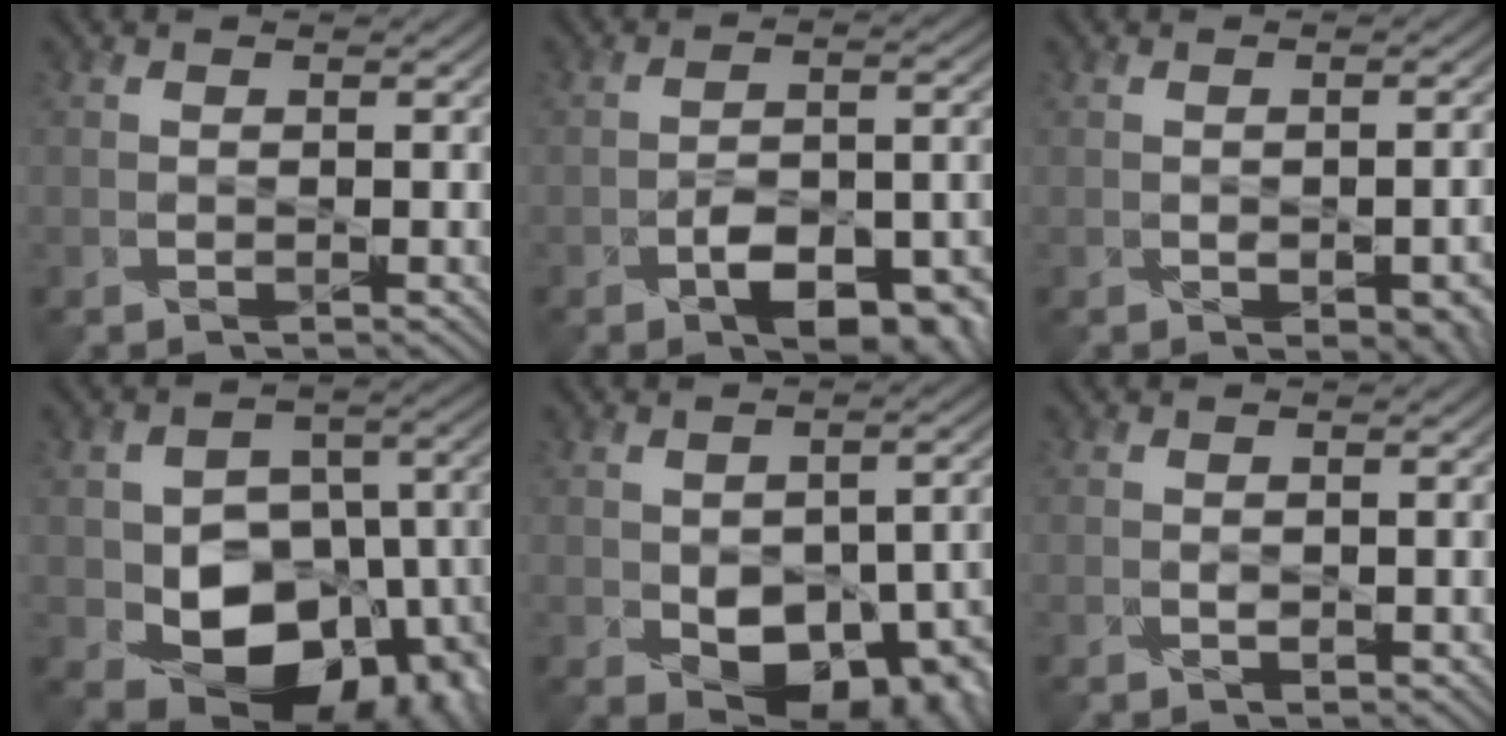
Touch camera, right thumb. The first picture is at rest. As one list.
[{"total": 8.8, "force": [-4.2, 4.2, 6.5], "torque": [-0.100, -0.002, -0.070]}, {"total": 5.9, "force": [-2.2, 3.0, 4.6], "torque": [-0.045, -0.009, -0.011]}, {"total": 14.7, "force": [-4.7, 10.4, 9.3], "torque": [-0.150, -0.037, -0.074]}, {"total": 13.0, "force": [-4.3, 7.9, 9.4], "torque": [-0.111, -0.019, -0.051]}, {"total": 1.0, "force": [-0.3, 0.6, 0.7], "torque": [-0.017, -0.001, -0.004]}]